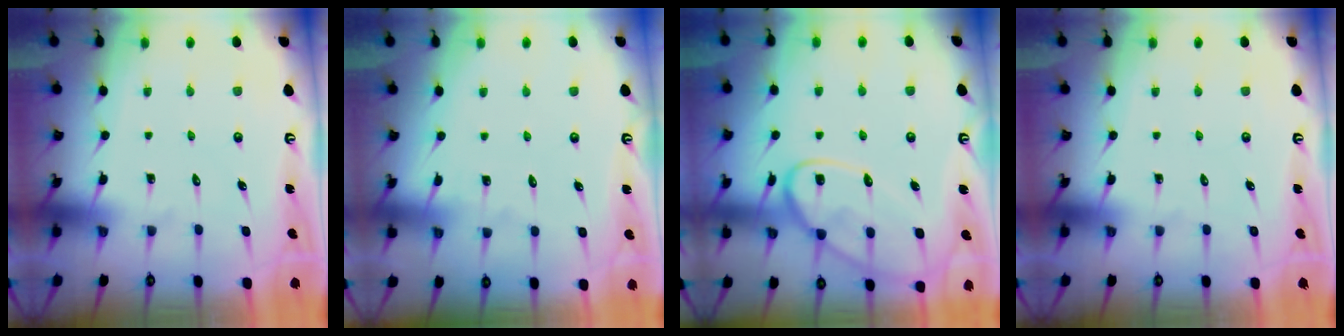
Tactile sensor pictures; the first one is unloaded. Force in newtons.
{"total": 2.4, "press": 2.4, "slide": 0.3}
{"total": 14.0, "press": 14.0, "slide": 1.0}
{"total": 0.0}